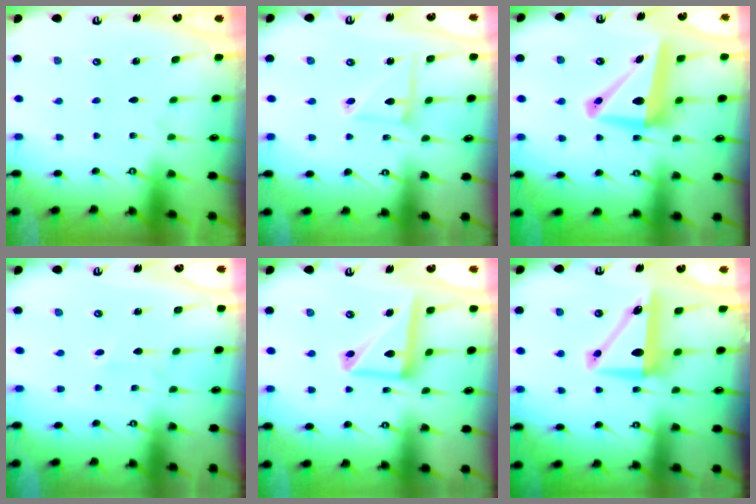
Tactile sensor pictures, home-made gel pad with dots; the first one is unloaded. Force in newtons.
{"total": 7.7, "press": 7.7, "slide": 0.6}
{"total": 13.5, "press": 13.2, "slide": 2.9}
{"total": 1.7, "press": 1.7, "slide": 0.2}
{"total": 15.5, "press": 15.4, "slide": 1.5}
{"total": 8.9, "press": 8.7, "slide": 2.0}